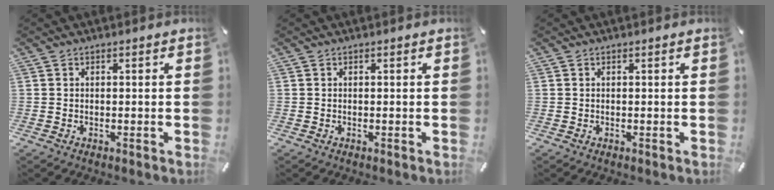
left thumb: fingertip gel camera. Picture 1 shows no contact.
{"total": 0.0}
{"total": 0.0}